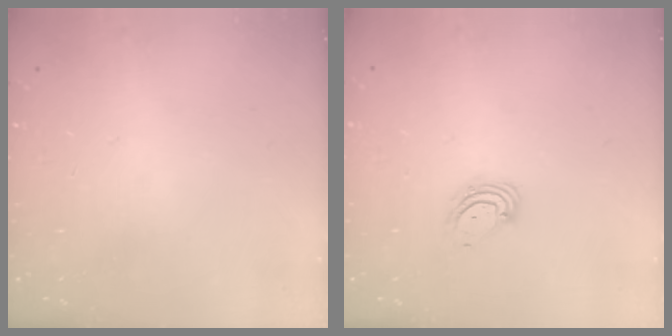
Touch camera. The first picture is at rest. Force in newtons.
{"total": 4.7, "press": 4.7, "slide": 0.6}